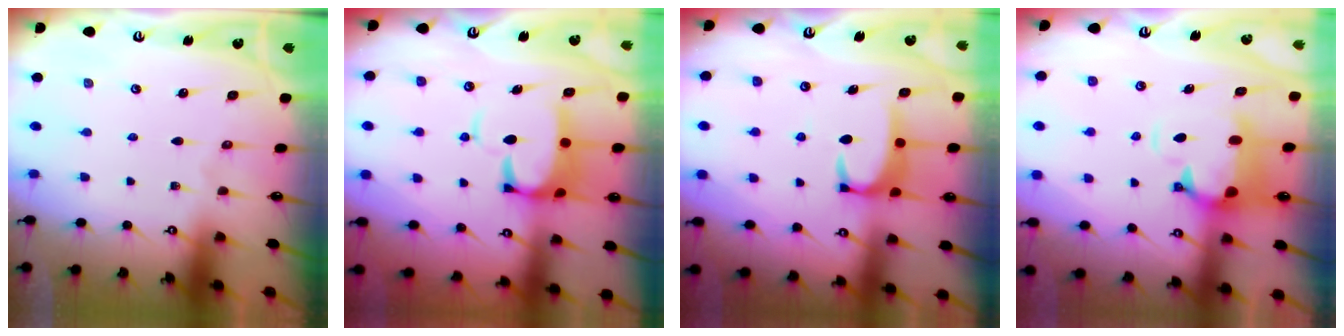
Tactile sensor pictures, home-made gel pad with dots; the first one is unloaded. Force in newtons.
{"total": 6.0, "press": 5.9, "slide": 1.1}
{"total": 2.9, "press": 2.9, "slide": 0.3}
{"total": 1.7, "press": 0.9, "slide": 1.4}